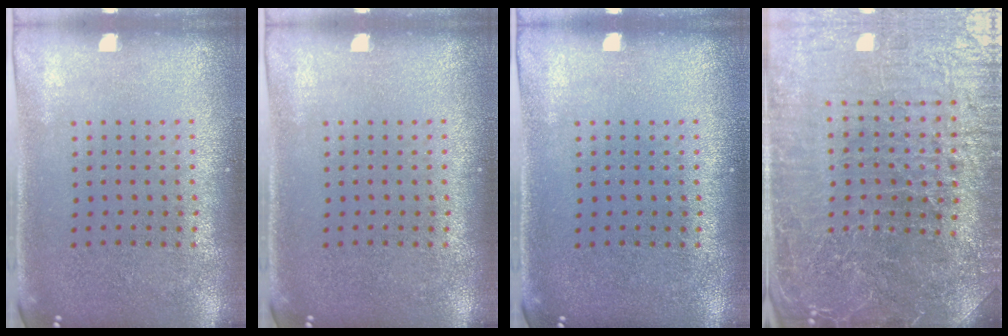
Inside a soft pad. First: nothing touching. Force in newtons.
{"total": 0.0}
{"total": 0.0}
{"total": 5.7, "press": 5.3, "slide": 2.0}